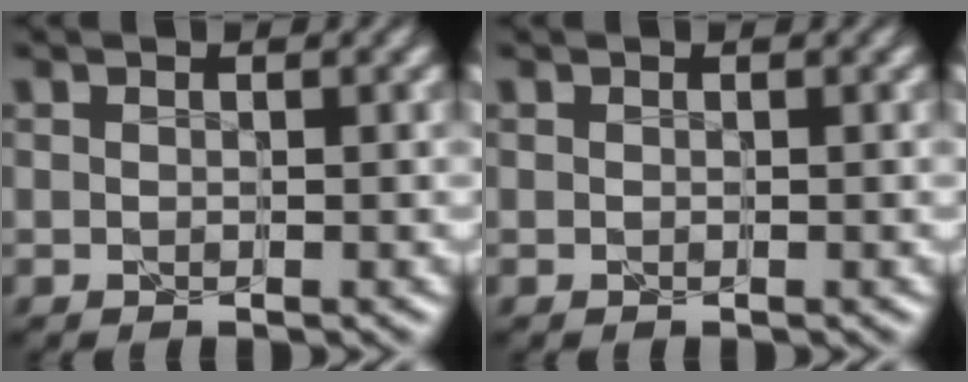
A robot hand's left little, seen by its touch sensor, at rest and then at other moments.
{"total": 0.0}